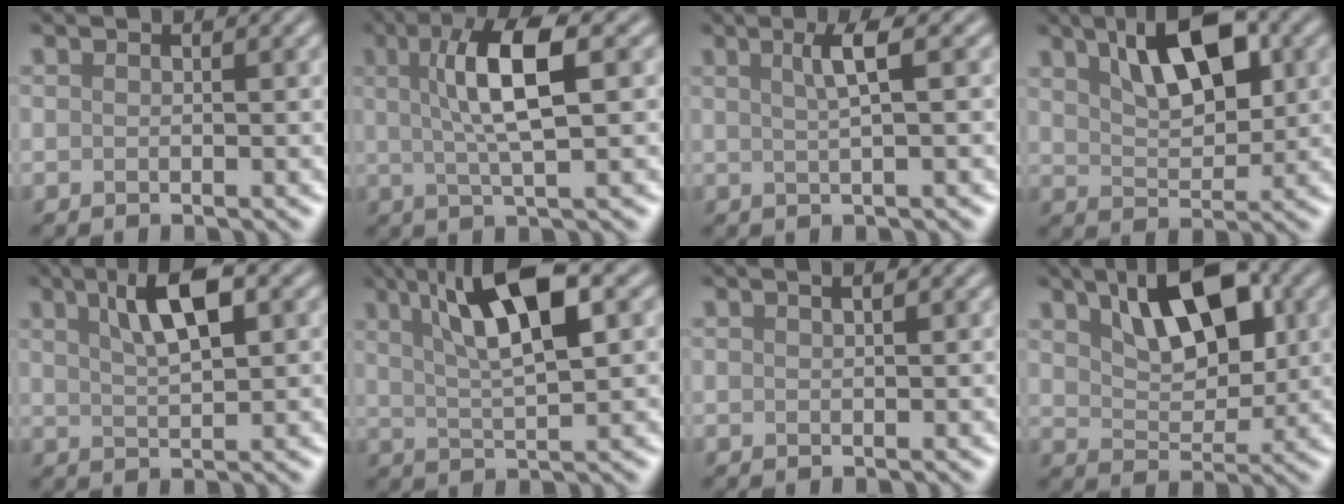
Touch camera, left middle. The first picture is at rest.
{"total": 6.4, "force": [1.0, 1.3, 6.1], "torque": [-0.109, 0.013, 0.025]}
{"total": 2.5, "force": [0.5, 0.4, 2.4], "torque": [-0.039, 0.008, 0.013]}
{"total": 6.6, "force": [2.8, 2.9, 5.3], "torque": [-0.092, 0.014, 0.048]}
{"total": 4.9, "force": [1.8, 1.3, 4.4], "torque": [-0.081, 0.009, 0.035]}
{"total": 8.4, "force": [3.1, 2.1, 7.5], "torque": [-0.128, 0.018, 0.058]}
{"total": 2.5, "force": [1.3, 1.2, 1.8], "torque": [-0.008, 0.021, -0.006]}
{"total": 7.2, "force": [2.9, 3.6, 5.6], "torque": [-0.098, 0.014, 0.050]}